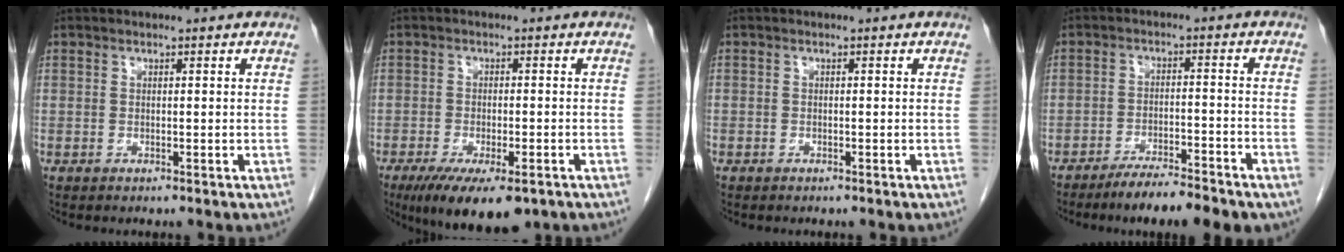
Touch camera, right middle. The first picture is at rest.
{"total": 10.8, "force": [-7.0, 3.3, 7.4], "torque": [-0.117, -0.019, -0.105]}
{"total": 0.5, "force": [-0.4, 0.4, 0.0], "torque": [-0.008, 0.003, -0.009]}
{"total": 8.5, "force": [-6.8, 0.9, 5.0], "torque": [-0.072, -0.014, -0.109]}